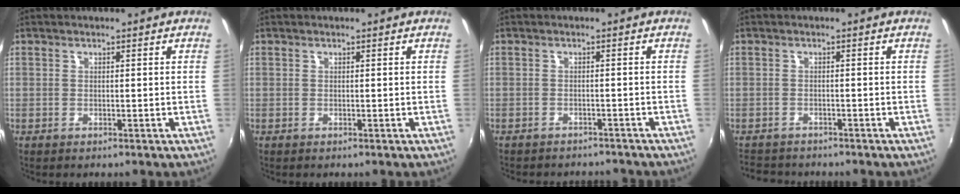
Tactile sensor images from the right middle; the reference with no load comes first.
{"total": 0.0}
{"total": 6.8, "force": [-6.3, 1.9, 2.0], "torque": [-0.050, -0.013, -0.084]}
{"total": 5.0, "force": [-4.6, 1.7, 1.0], "torque": [-0.035, -0.007, -0.076]}